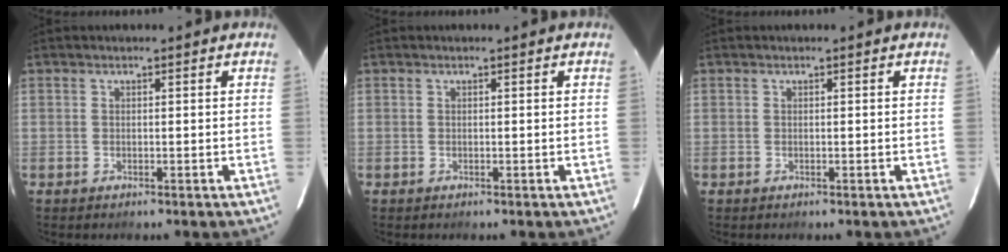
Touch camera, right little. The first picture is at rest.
{"total": 0.0}
{"total": 0.0}